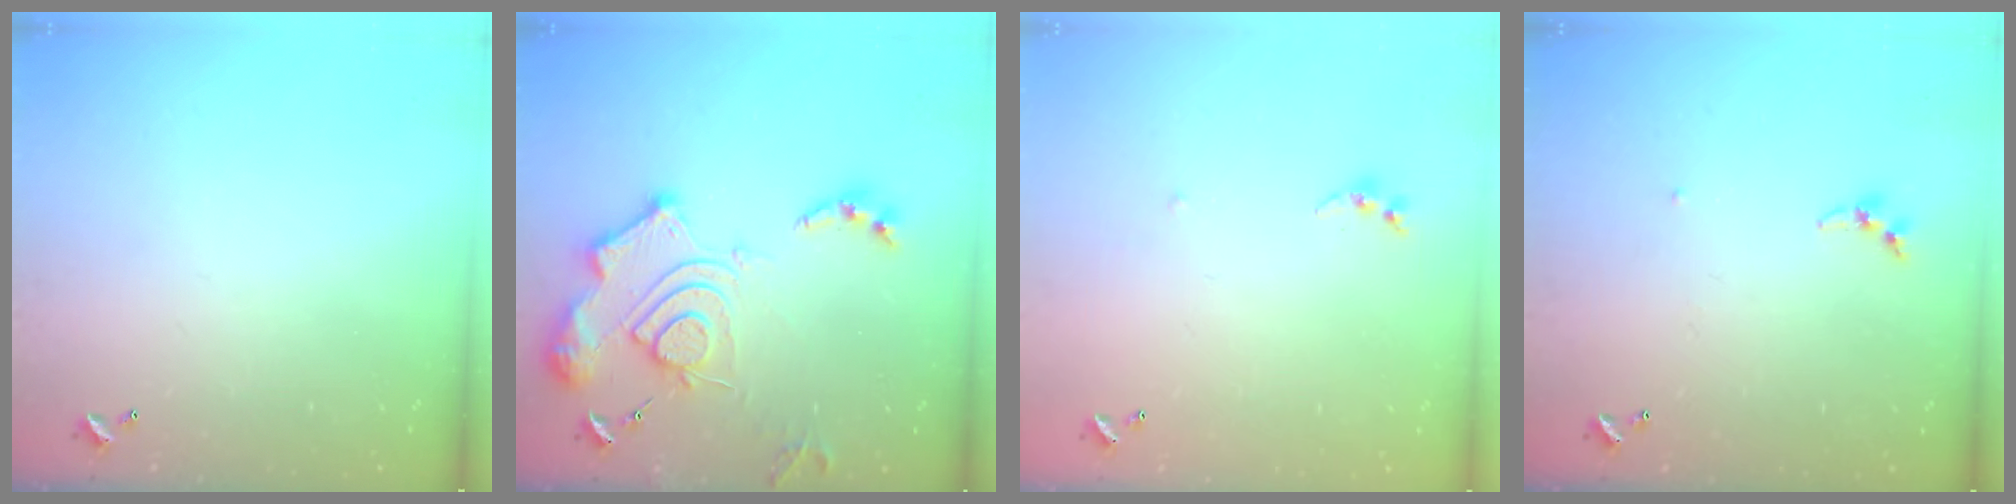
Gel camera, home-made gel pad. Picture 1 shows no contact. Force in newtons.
{"total": 18.3, "press": 18.2, "slide": 1.7}
{"total": 5.0, "press": 5.0, "slide": 0.6}
{"total": 4.0, "press": 3.9, "slide": 0.5}